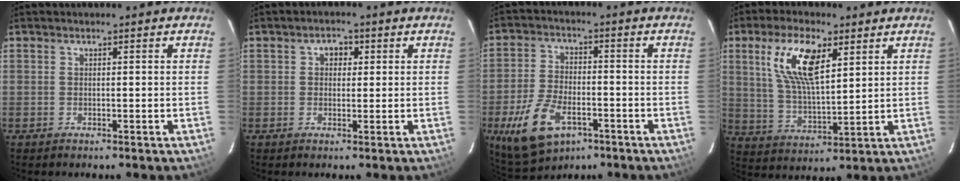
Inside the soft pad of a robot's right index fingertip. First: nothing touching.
{"total": 2.6, "force": [0.6, 2.2, 1.3], "torque": [-0.015, 0.012, 0.009]}
{"total": 12.5, "force": [-5.9, 6.7, 8.8], "torque": [-0.196, -0.013, -0.099]}
{"total": 12.2, "force": [5.4, 4.6, 10.0], "torque": [-0.196, 0.011, 0.108]}